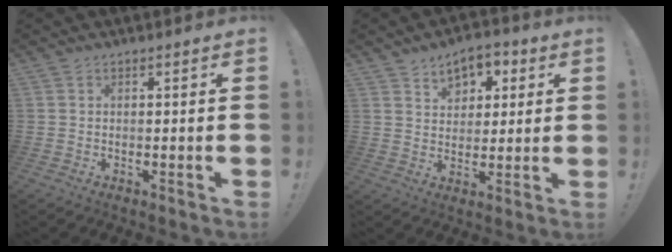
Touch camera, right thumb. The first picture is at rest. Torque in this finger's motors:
{"motor_torque": [0.03, 0.05, 0.00, 0.12, 0.14]}